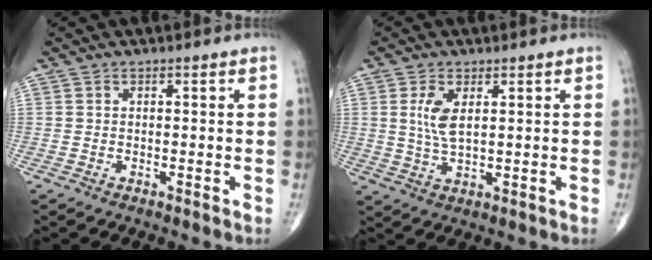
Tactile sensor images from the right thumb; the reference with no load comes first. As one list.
[{"total": 5.2, "force": [1.4, 2.3, 4.4], "torque": [-0.092, -0.009, 0.034]}]